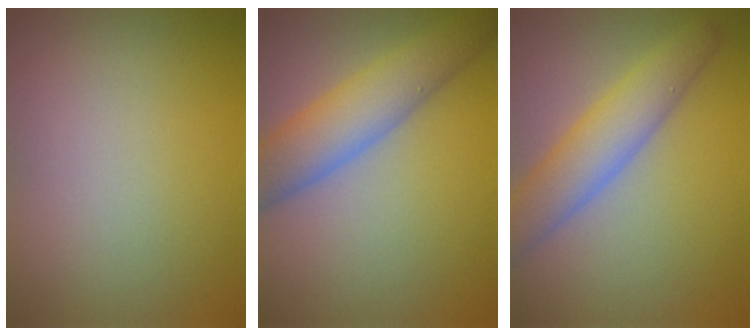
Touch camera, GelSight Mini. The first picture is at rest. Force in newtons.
{"total": 5.9, "press": 5.9, "slide": 0.2}
{"total": 5.3, "press": 5.3, "slide": 0.2}